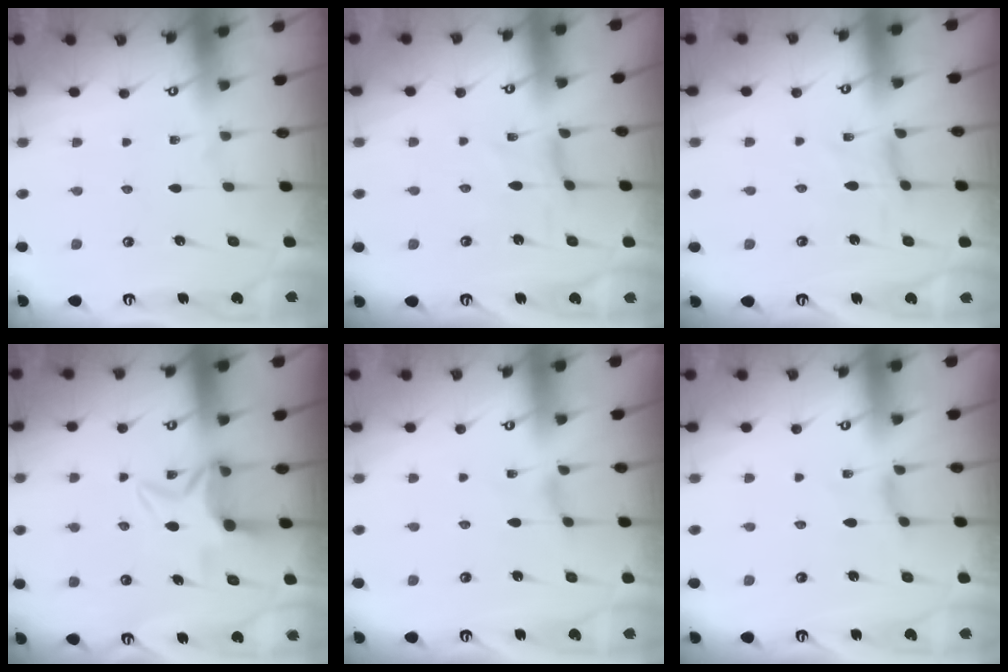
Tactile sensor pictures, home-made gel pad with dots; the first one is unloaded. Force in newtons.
{"total": 0.0}
{"total": 0.0}
{"total": 6.6, "press": 6.6, "slide": 0.7}
{"total": 0.8, "press": 0.8, "slide": 0.2}
{"total": 0.0}